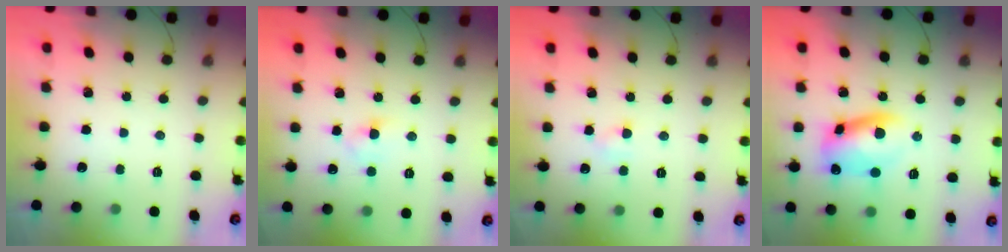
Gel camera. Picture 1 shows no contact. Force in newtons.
{"total": 3.4, "press": 3.2, "slide": 1.1}
{"total": 3.0, "press": 2.8, "slide": 1.0}
{"total": 10.1, "press": 10.0, "slide": 1.0}